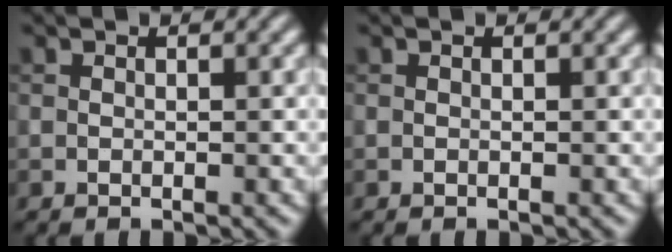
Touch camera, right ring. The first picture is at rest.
{"total": 0.0}